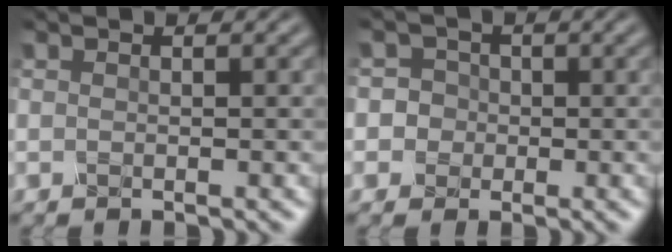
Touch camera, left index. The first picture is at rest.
{"total": 3.8, "force": [0.2, 3.6, 1.2], "torque": [0.004, 0.028, -0.017]}